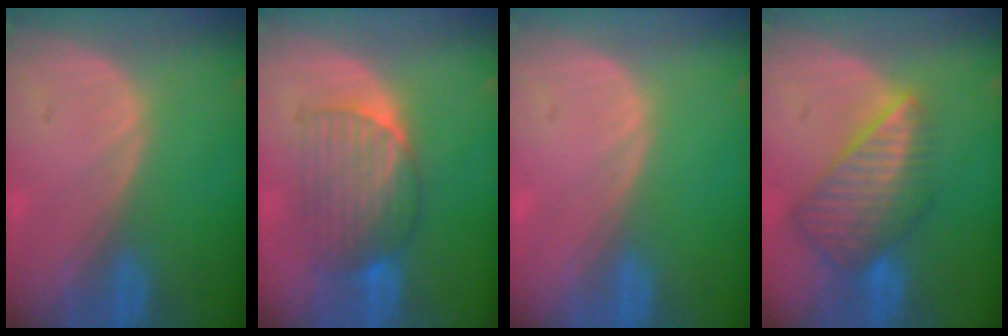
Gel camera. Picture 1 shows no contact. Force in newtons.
{"total": 6.9, "press": 6.9, "slide": 0.4}
{"total": 0.0}
{"total": 8.8, "press": 7.7, "slide": 4.4}